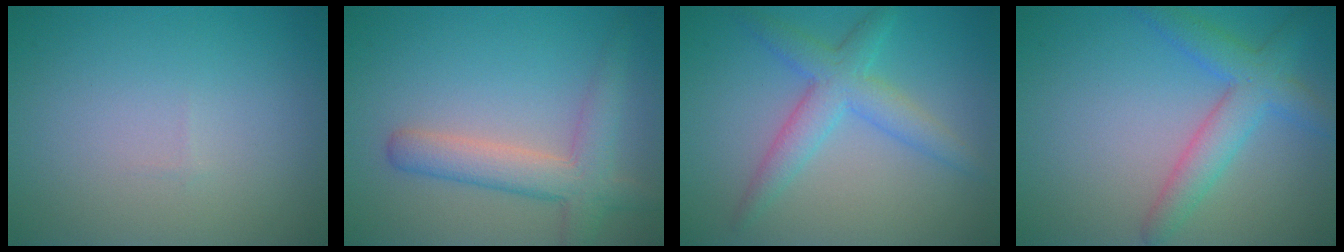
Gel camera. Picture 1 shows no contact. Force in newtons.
{"total": 4.4, "press": 4.4, "slide": 0.3}
{"total": 4.0, "press": 4.0, "slide": 0.1}
{"total": 4.2, "press": 4.2, "slide": 0.2}